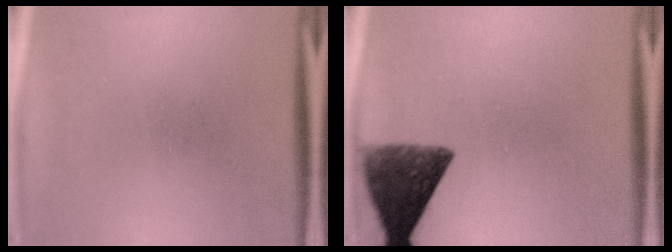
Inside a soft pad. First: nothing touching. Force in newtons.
{"total": 10.3}